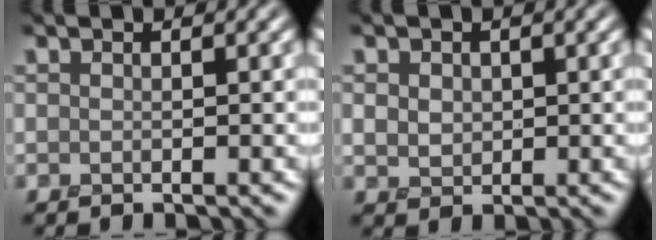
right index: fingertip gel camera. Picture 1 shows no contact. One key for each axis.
{"total": 2.2, "fx": 0.6, "fy": 1.8, "fz": 1.1, "tx": -0.032, "ty": 0.003, "tz": 0.015}